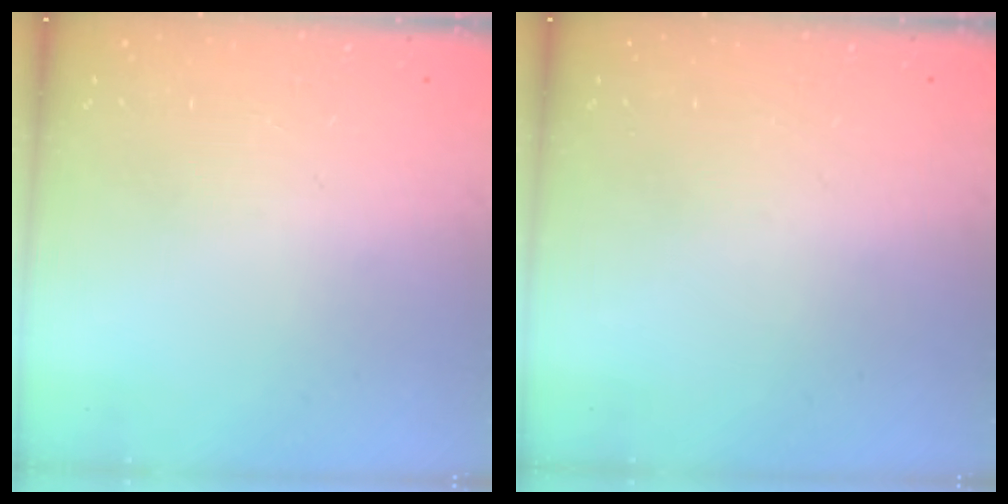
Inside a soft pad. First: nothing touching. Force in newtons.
{"total": 0.0}